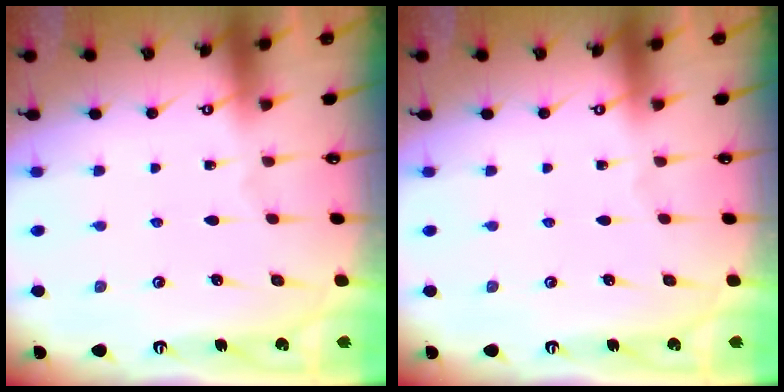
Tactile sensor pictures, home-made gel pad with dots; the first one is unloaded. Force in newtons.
{"total": 0.0}